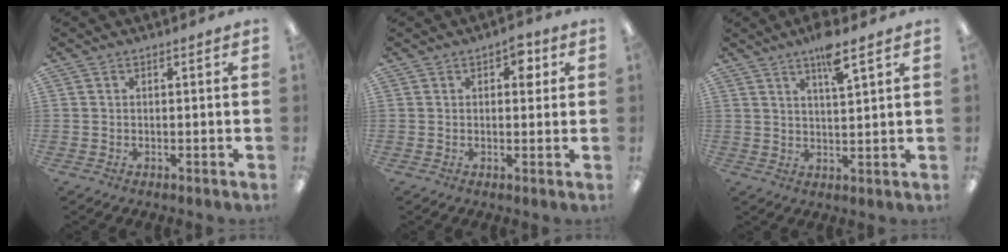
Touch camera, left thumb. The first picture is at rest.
{"total": 4.7, "force": [1.7, 2.6, 3.4], "torque": [-0.031, -0.007, 0.021]}
{"total": 7.0, "force": [4.8, 1.1, 5.0], "torque": [-0.087, -0.018, 0.077]}